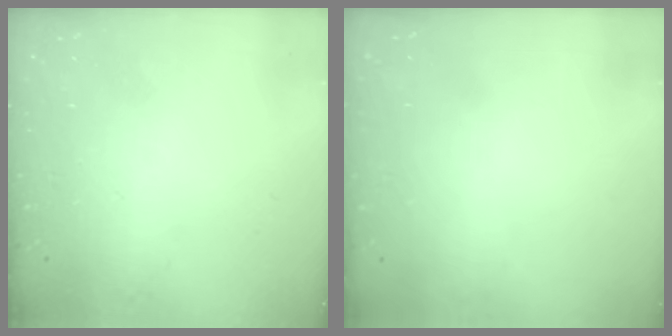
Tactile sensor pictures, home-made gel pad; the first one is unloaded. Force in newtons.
{"total": 3.0, "press": 3.0, "slide": 0.1}